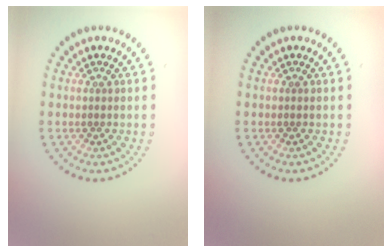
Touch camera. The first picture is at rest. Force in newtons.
{"total": 0.0}